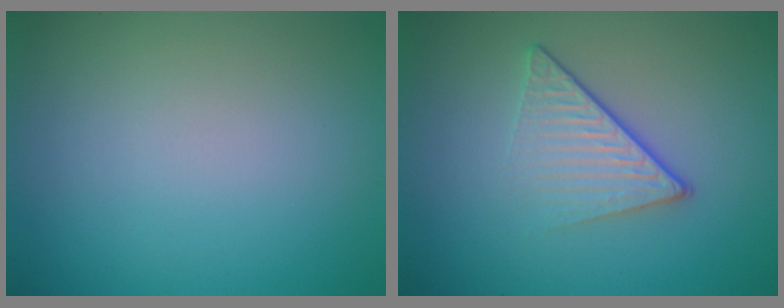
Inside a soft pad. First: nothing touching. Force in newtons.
{"total": 4.2, "press": 2.7, "slide": 3.2}